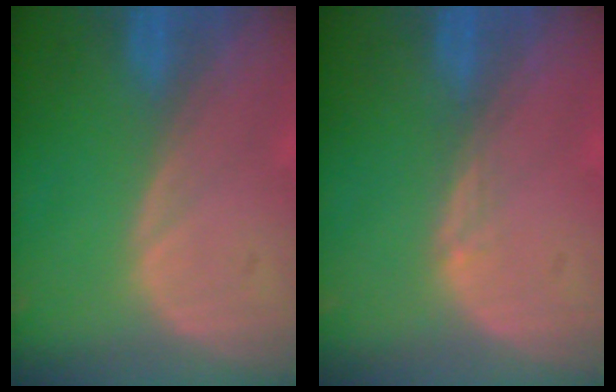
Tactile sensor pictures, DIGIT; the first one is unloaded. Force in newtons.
{"total": 1.0, "press": 0.7, "slide": 0.7}